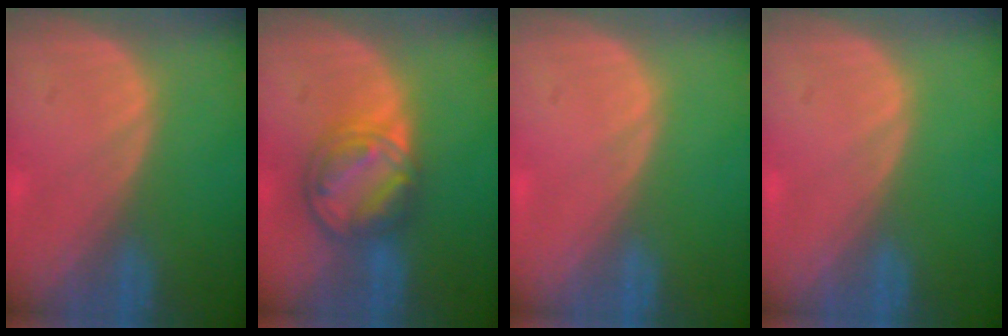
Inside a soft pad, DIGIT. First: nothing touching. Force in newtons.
{"total": 8.2, "press": 6.9, "slide": 4.4}
{"total": 0.0}
{"total": 0.0}